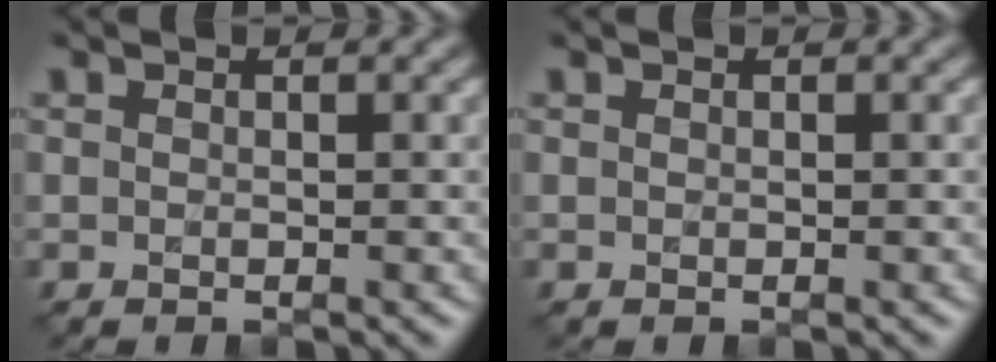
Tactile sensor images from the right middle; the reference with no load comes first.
{"total": 0.0}